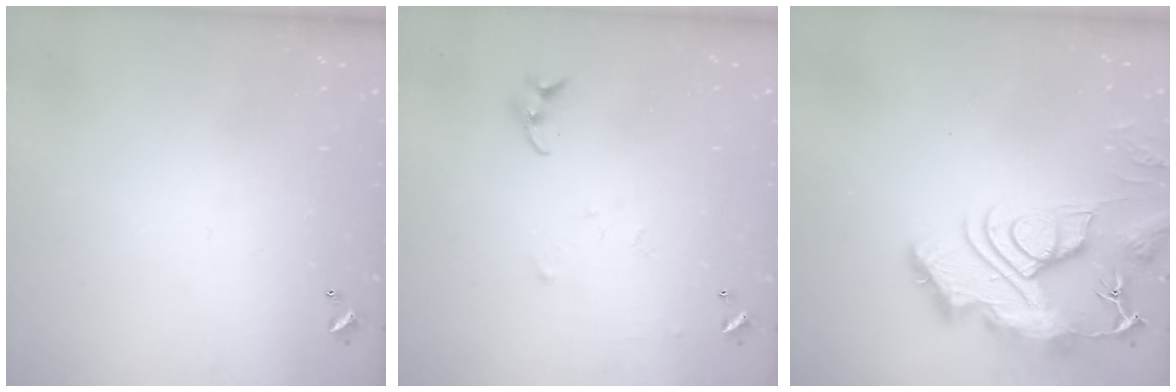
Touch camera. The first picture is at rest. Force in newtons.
{"total": 7.5, "press": 7.5, "slide": 0.6}
{"total": 17.8, "press": 17.8, "slide": 1.8}